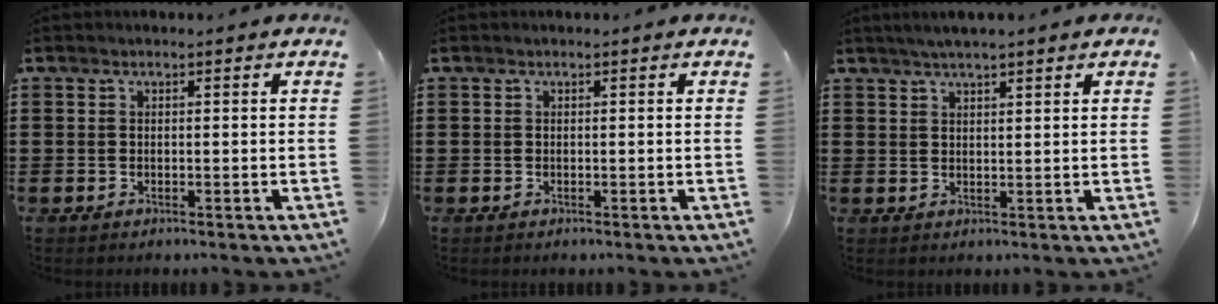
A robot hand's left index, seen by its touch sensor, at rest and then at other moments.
{"total": 0.0}
{"total": 2.6, "force": [2.1, 0.2, 1.5], "torque": [-0.033, 0.006, 0.038]}